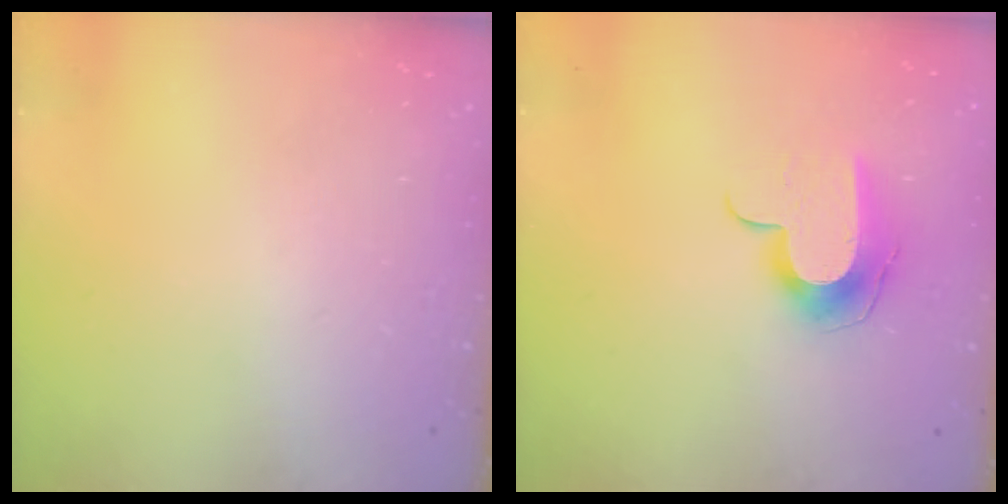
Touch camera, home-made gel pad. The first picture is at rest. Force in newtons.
{"total": 9.9, "press": 9.9, "slide": 0.2}